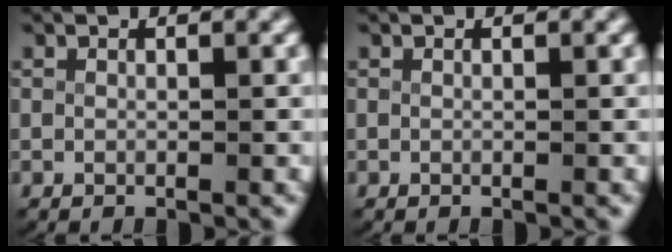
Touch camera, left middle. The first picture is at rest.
{"total": 0.0}